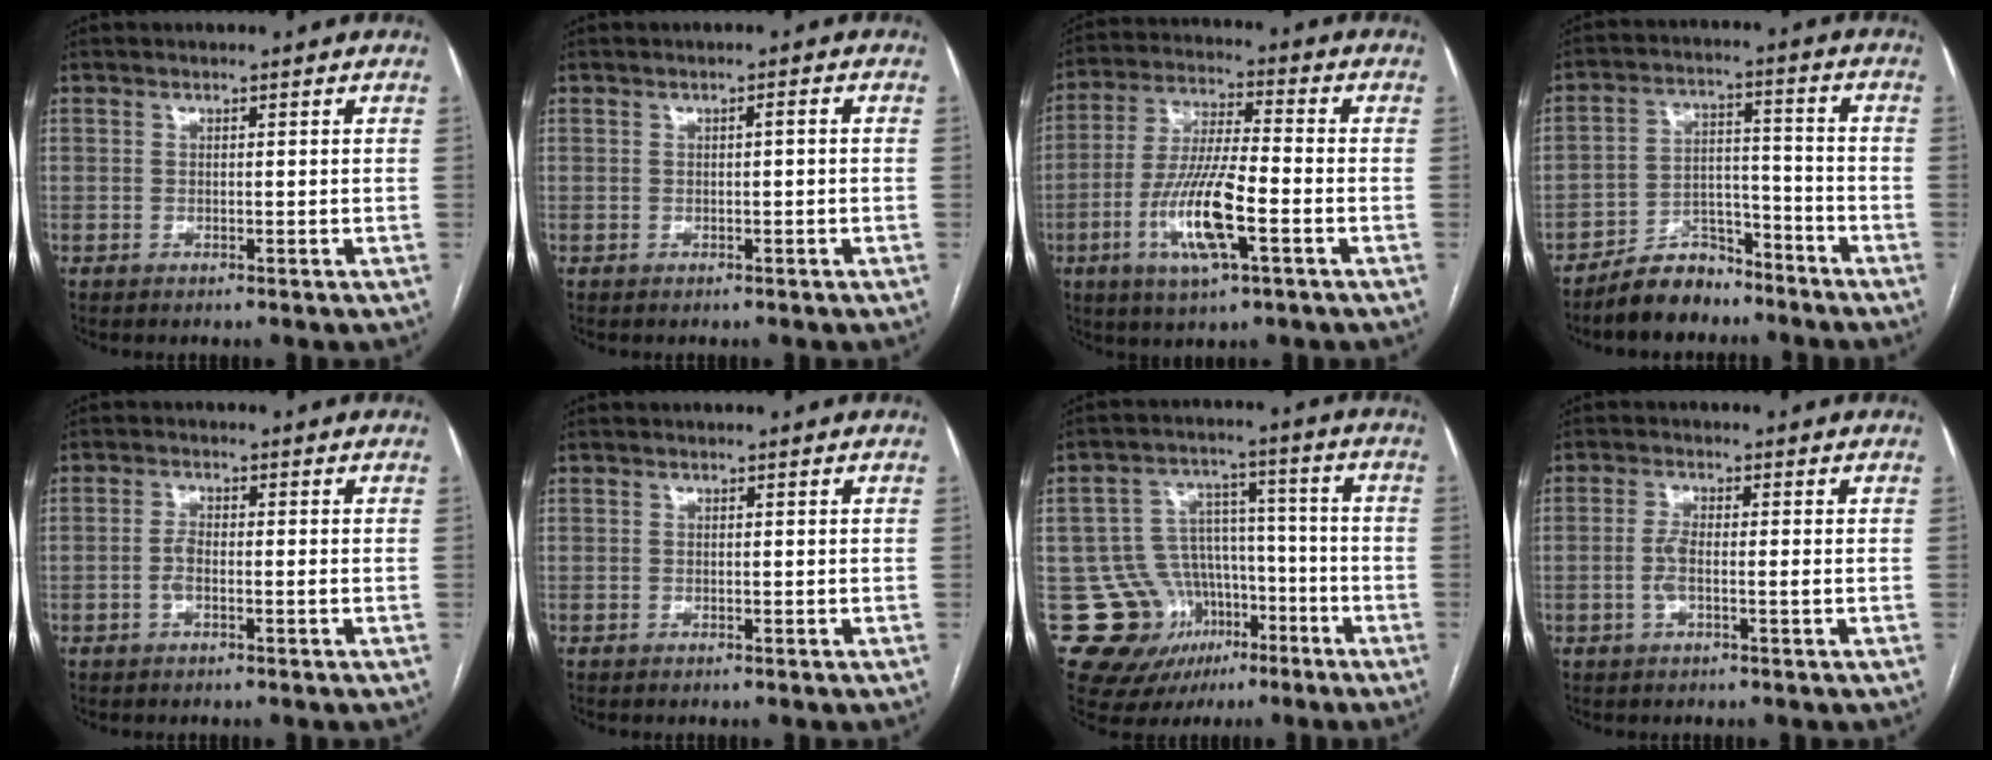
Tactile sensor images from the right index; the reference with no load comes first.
{"total": 0.8, "force": [0.0, 0.1, 0.8], "torque": [-0.012, 0.002, 0.001]}
{"total": 12.6, "force": [-4.3, 2.1, 11.6], "torque": [-0.236, -0.008, -0.077]}
{"total": 8.0, "force": [-6.8, 3.7, 2.0], "torque": [-0.029, 0.020, -0.119]}
{"total": 2.3, "force": [-0.7, 0.7, 2.0], "torque": [-0.045, 0.003, -0.014]}
{"total": 0.0}
{"total": 14.2, "force": [-6.1, 12.2, 3.9], "torque": [-0.065, 0.068, -0.077]}
{"total": 3.0, "force": [-0.6, 0.6, 2.9], "torque": [-0.063, 0.003, -0.013]}